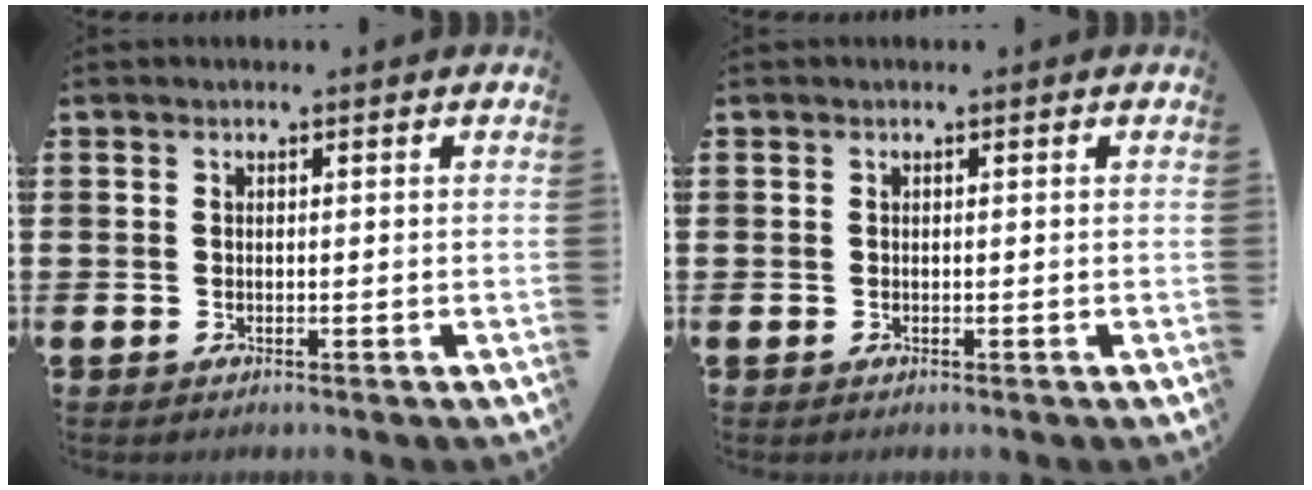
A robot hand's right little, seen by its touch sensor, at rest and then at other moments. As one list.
[{"total": 0.0}]